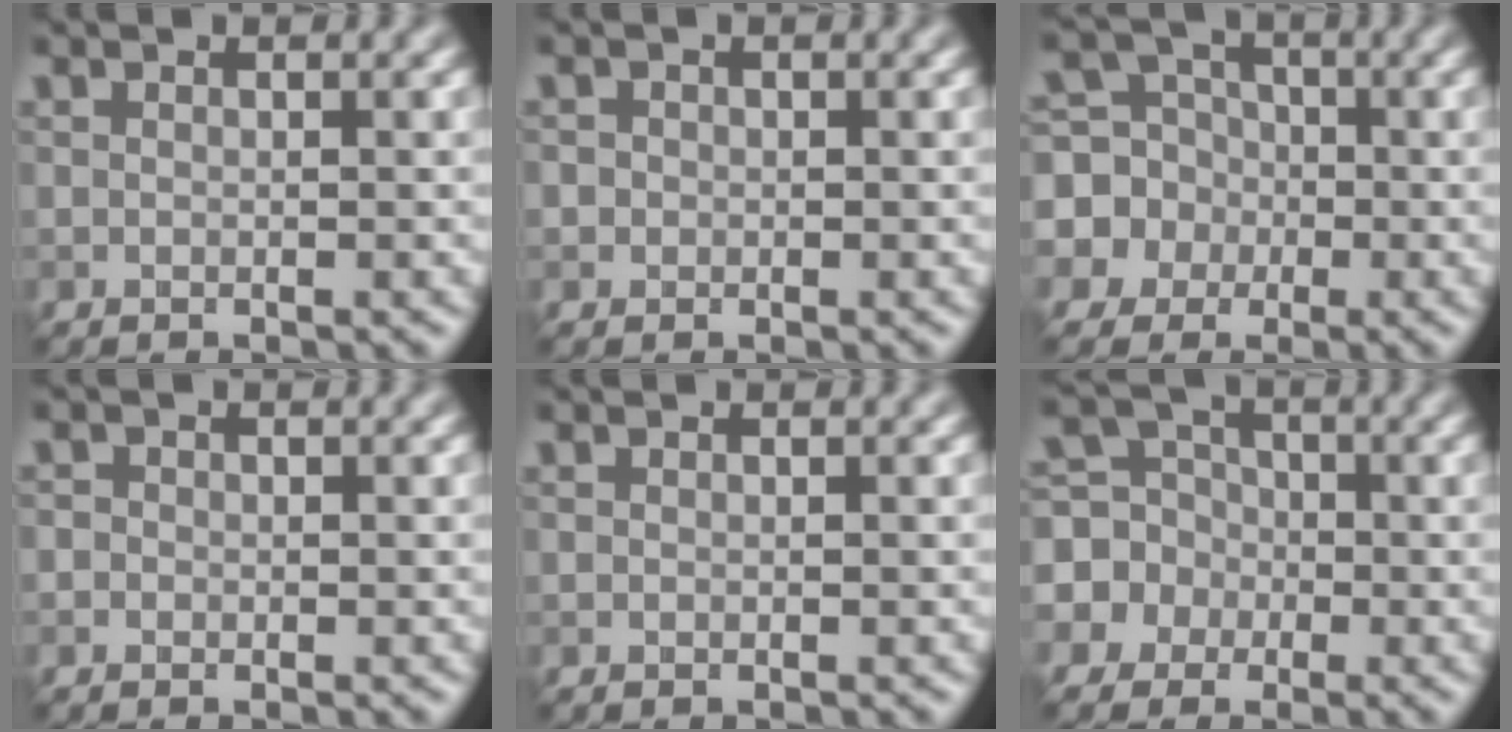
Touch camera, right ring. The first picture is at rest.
{"total": 0.9, "force": [0.1, 0.9, 0.2], "torque": [0.005, -0.004, -0.003]}
{"total": 7.0, "force": [-0.7, 6.8, 1.8], "torque": [-0.049, 0.020, -0.048]}
{"total": 0.7, "force": [-0.1, 0.7, 0.1], "torque": [0.001, -0.004, -0.005]}
{"total": 0.0}
{"total": 5.4, "force": [-0.7, 5.2, 1.3], "torque": [-0.023, 0.026, -0.044]}